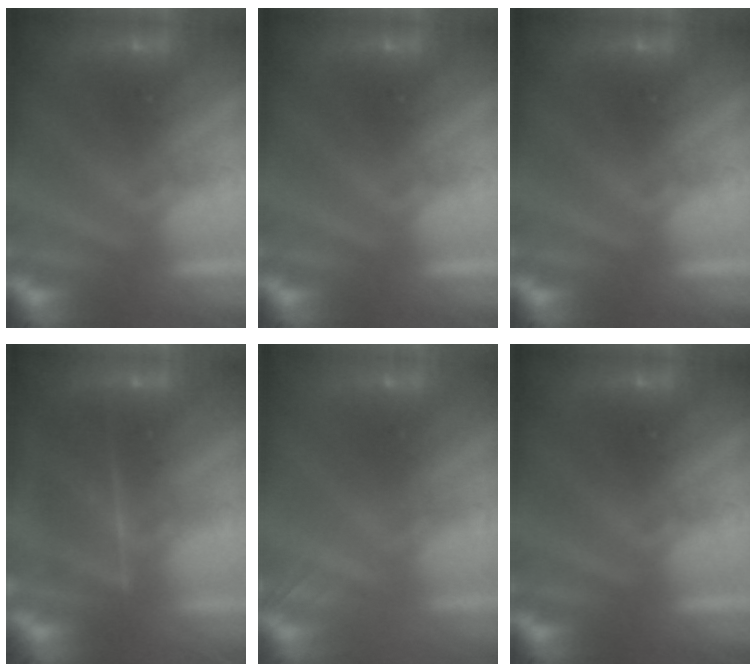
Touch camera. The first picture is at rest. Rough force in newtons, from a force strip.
{"total": 0.0}
{"total": 0.0}
{"total": 6.3}
{"total": 2.1}
{"total": 0.0}